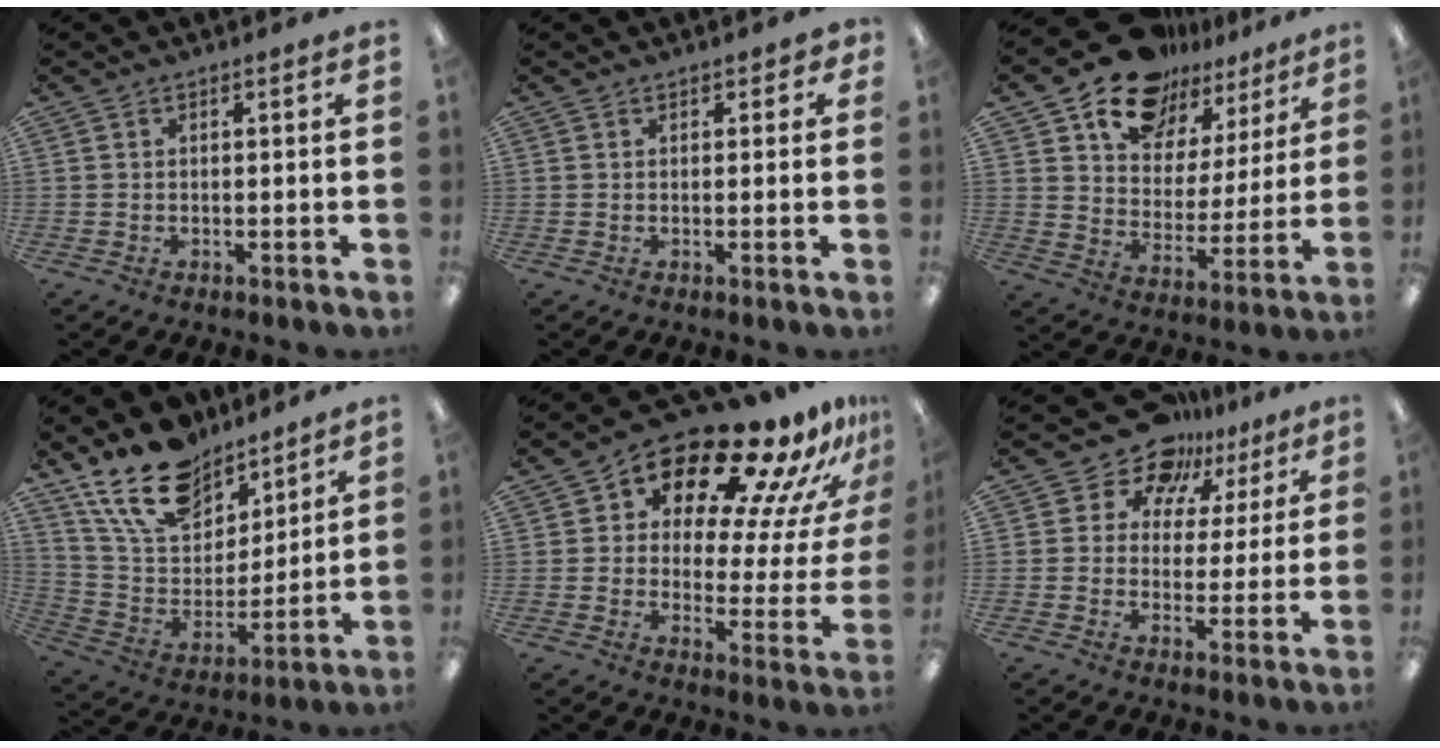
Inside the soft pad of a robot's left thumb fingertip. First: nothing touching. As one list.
[{"total": 1.4, "force": [0.7, 1.1, 0.6], "torque": [-0.003, 0.000, 0.011]}, {"total": 15.4, "force": [12.8, 7.8, 3.7], "torque": [-0.082, -0.100, 0.234]}, {"total": 18.5, "force": [13.6, 9.9, 7.7], "torque": [-0.155, -0.074, 0.252]}, {"total": 17.9, "force": [14.7, 5.7, 8.4], "torque": [-0.139, -0.120, 0.241]}, {"total": 11.6, "force": [8.8, 7.3, 2.4], "torque": [-0.054, -0.065, 0.164]}]